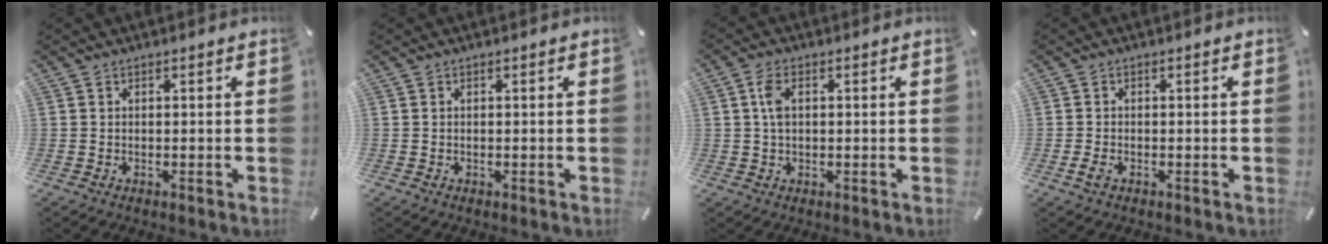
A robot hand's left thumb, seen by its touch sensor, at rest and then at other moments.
{"total": 0.0}
{"total": 4.0, "force": [0.8, 2.3, 3.1], "torque": [-0.065, 0.003, 0.008]}
{"total": 1.4, "force": [-0.8, 0.7, 0.9], "torque": [-0.022, 0.000, -0.016]}